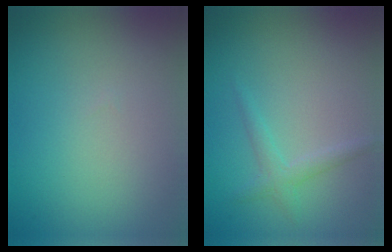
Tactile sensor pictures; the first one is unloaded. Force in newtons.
{"total": 1.5, "press": 1.5, "slide": 0.0}